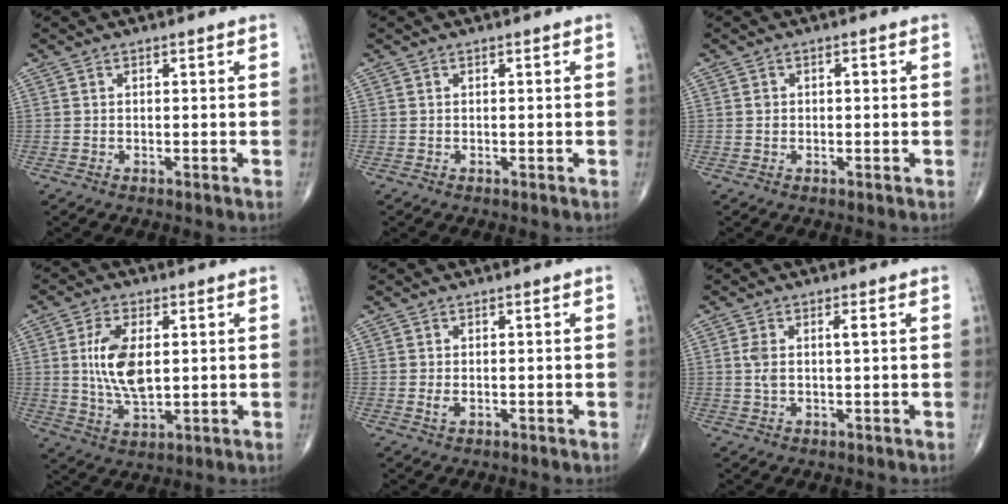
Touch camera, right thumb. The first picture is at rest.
{"total": 0.0}
{"total": 1.4, "force": [0.1, 1.1, 0.9], "torque": [-0.008, 0.003, 0.001]}
{"total": 10.4, "force": [1.4, 5.4, 8.8], "torque": [-0.166, -0.009, 0.033]}
{"total": 1.4, "force": [-0.2, 0.8, 1.1], "torque": [-0.022, -0.002, -0.003]}
{"total": 3.8, "force": [0.7, 1.3, 3.5], "torque": [-0.081, 0.007, 0.016]}